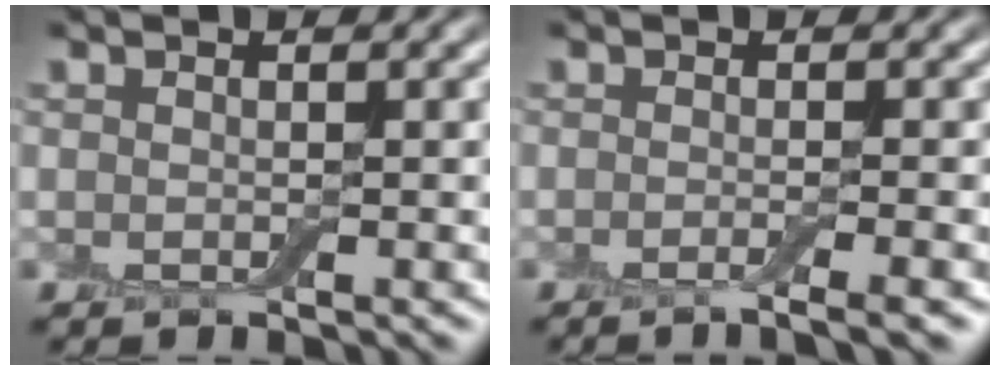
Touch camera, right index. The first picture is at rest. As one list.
[{"total": 2.7, "force": [-1.4, 0.6, 2.2], "torque": [-0.018, -0.001, -0.029]}]